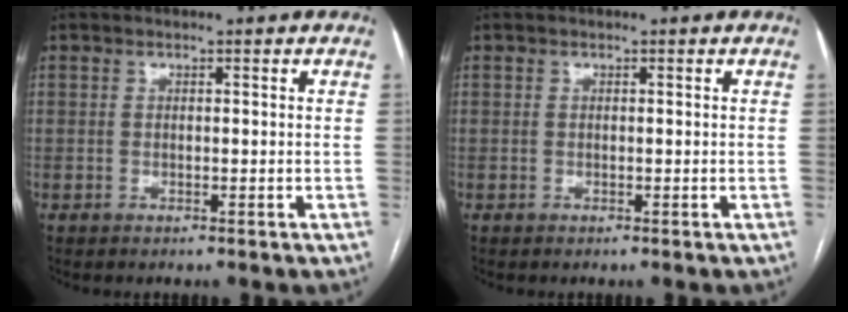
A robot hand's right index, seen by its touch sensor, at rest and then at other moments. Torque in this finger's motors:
{"motor_torque": [0.00, 0.00, 0.00, 0.00]}